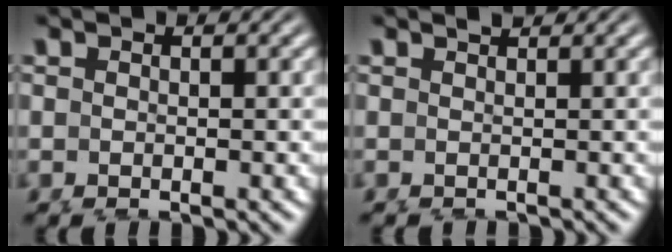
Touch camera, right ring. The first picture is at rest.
{"total": 0.6, "force": [-0.1, -0.5, -0.3], "torque": [0.008, -0.012, 0.011]}